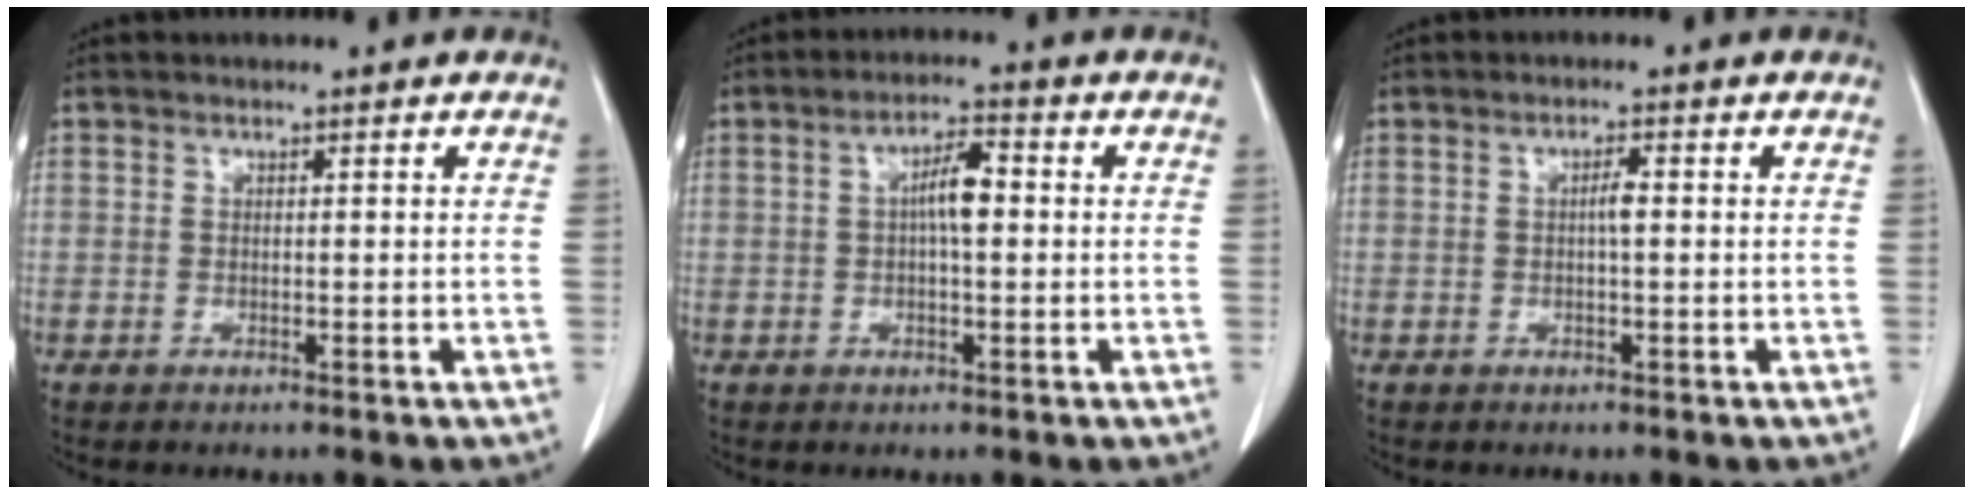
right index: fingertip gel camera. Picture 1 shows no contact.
{"total": 4.6, "force": [0.3, 1.1, 4.5], "torque": [-0.079, 0.012, 0.003]}
{"total": 1.7, "force": [0.0, 0.2, 1.7], "torque": [-0.030, 0.004, 0.000]}